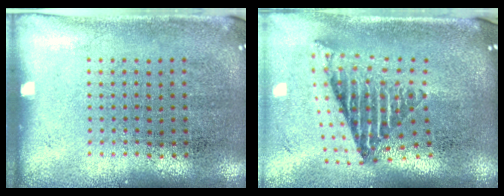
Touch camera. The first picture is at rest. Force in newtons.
{"total": 2.6, "press": 1.6, "slide": 2.0}